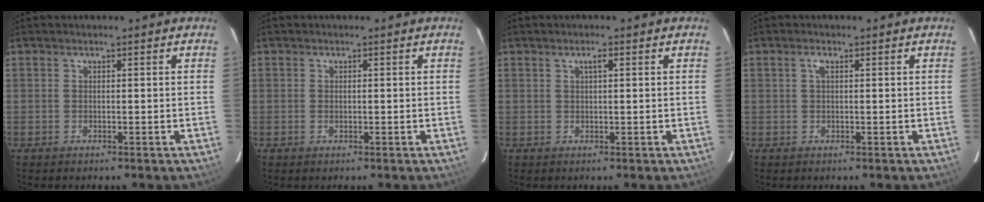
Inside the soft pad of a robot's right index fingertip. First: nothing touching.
{"total": 0.8, "force": [-0.1, 0.6, 0.4], "torque": [-0.007, 0.001, -0.001]}
{"total": 1.4, "force": [0.6, 0.2, 1.2], "torque": [-0.021, 0.005, 0.010]}
{"total": 1.0, "force": [0.4, 0.4, 0.9], "torque": [-0.018, 0.004, 0.004]}